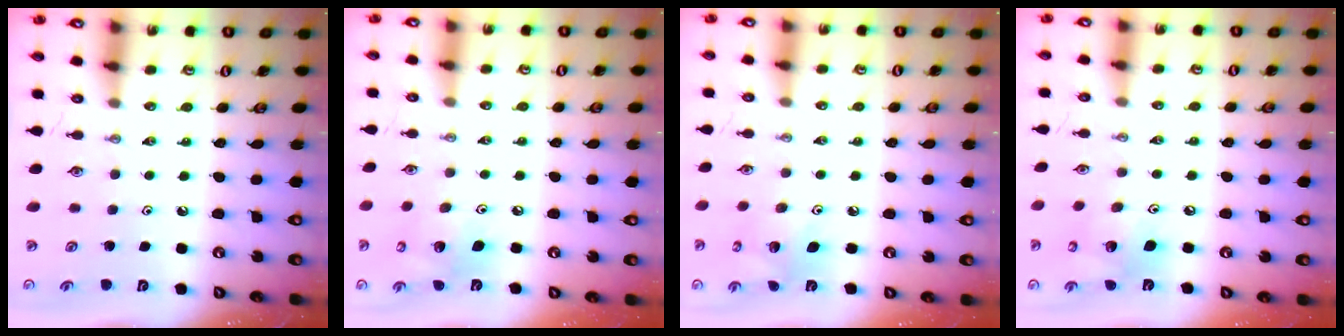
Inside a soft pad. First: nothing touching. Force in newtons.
{"total": 11.3, "press": 11.0, "slide": 2.2}
{"total": 7.2, "press": 7.2, "slide": 0.3}
{"total": 15.3, "press": 15.0, "slide": 3.3}